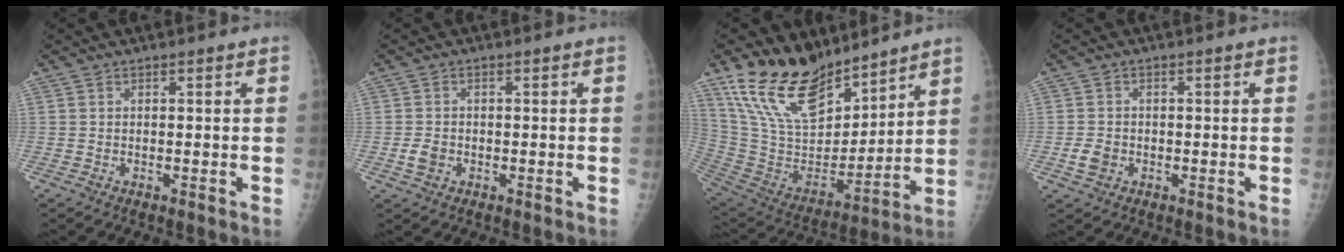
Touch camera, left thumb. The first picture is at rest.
{"total": 2.7, "force": [-0.7, 2.1, 1.5], "torque": [-0.024, 0.002, -0.012]}
{"total": 20.6, "force": [15.8, 9.1, 9.7], "torque": [-0.138, -0.083, 0.299]}
{"total": 3.0, "force": [-0.9, 2.4, 1.6], "torque": [-0.026, 0.002, -0.013]}